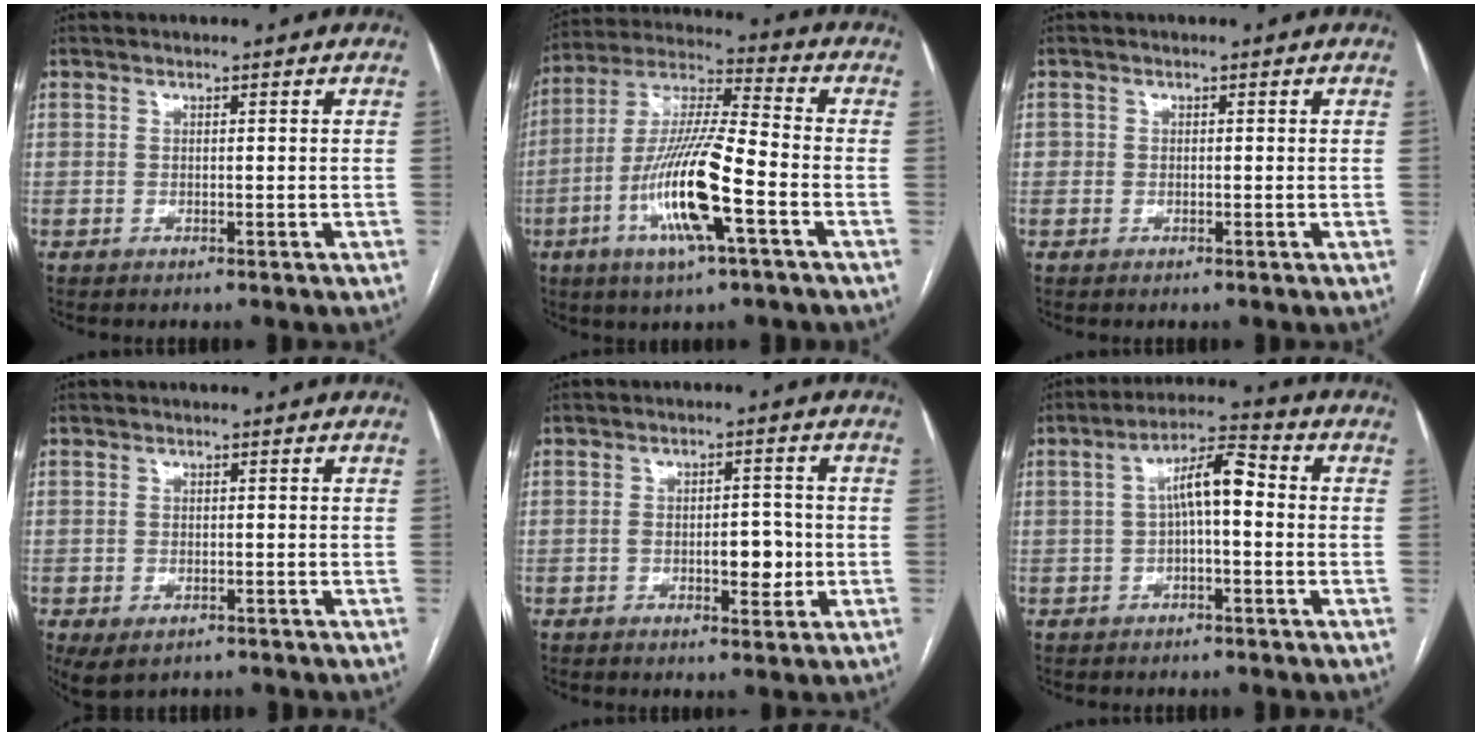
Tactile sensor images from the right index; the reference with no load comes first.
{"total": 15.8, "force": [-5.4, 1.5, 14.8], "torque": [-0.297, -0.008, -0.101]}
{"total": 0.6, "force": [0.0, 0.6, 0.1], "torque": [0.002, 0.003, -0.002]}
{"total": 0.8, "force": [-0.5, 0.3, 0.5], "torque": [-0.009, -0.001, -0.006]}
{"total": 5.4, "force": [-1.2, 2.3, 4.8], "torque": [-0.068, 0.006, -0.012]}
{"total": 7.2, "force": [0.1, 1.9, 7.0], "torque": [-0.123, 0.032, -0.002]}